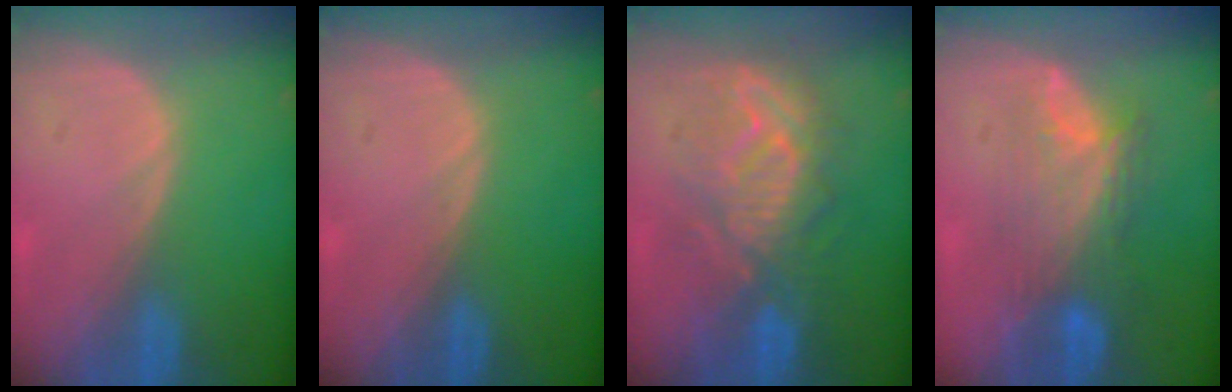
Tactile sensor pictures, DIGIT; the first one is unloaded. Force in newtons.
{"total": 0.0}
{"total": 9.2, "press": 9.2, "slide": 0.2}
{"total": 7.6, "press": 7.3, "slide": 2.2}